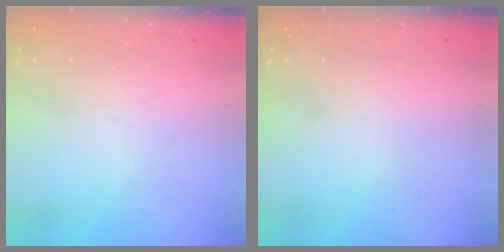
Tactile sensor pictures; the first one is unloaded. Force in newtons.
{"total": 0.0}